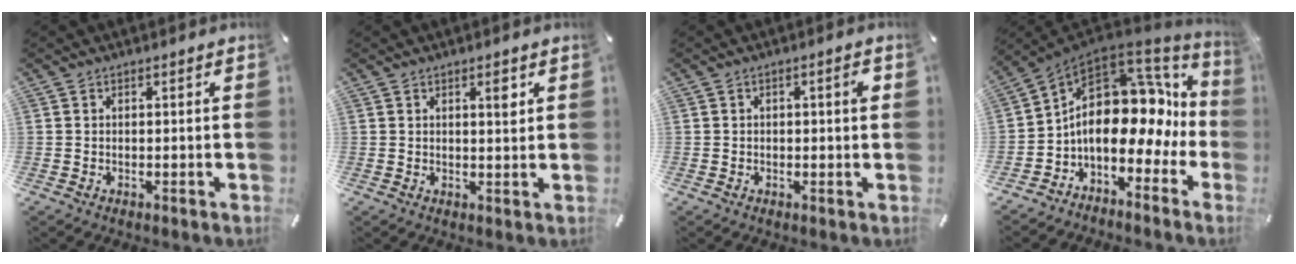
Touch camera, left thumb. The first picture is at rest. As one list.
[{"total": 3.3, "force": [1.5, 1.0, 2.8], "torque": [-0.034, -0.006, 0.018]}, {"total": 2.5, "force": [0.3, 0.8, 2.3], "torque": [-0.035, 0.003, 0.000]}, {"total": 18.4, "force": [2.3, 11.8, 13.9], "torque": [-0.228, -0.038, 0.047]}]